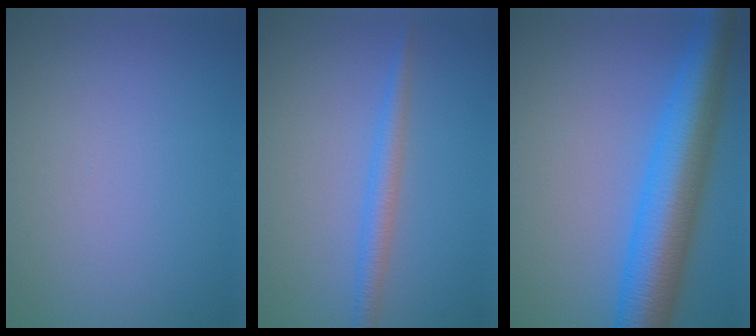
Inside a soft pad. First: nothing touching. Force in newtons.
{"total": 2.2, "press": 2.2, "slide": 0.1}
{"total": 9.0, "press": 9.0, "slide": 0.3}